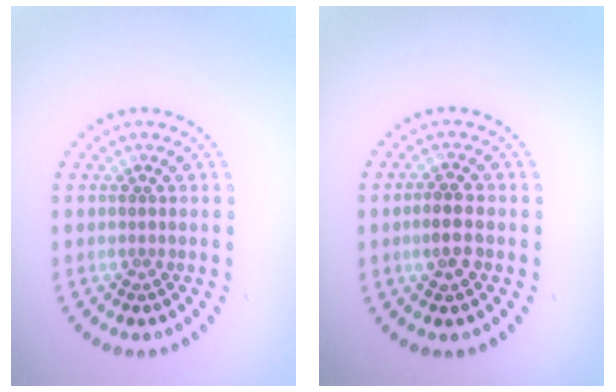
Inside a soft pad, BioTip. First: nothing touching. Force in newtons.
{"total": 2.5, "press": 2.5, "slide": 0.4}